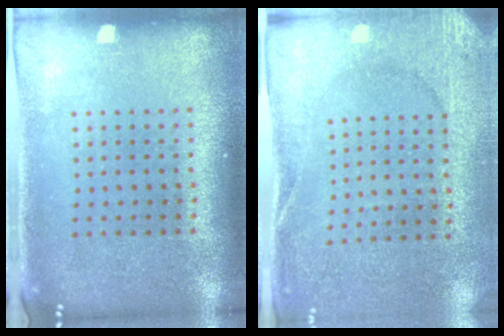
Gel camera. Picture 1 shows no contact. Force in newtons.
{"total": 2.6, "press": 2.4, "slide": 0.9}